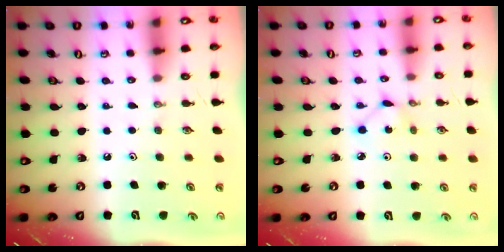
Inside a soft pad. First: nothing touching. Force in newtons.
{"total": 2.3, "press": 2.3, "slide": 0.3}